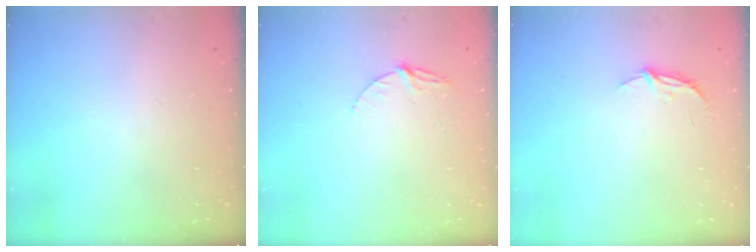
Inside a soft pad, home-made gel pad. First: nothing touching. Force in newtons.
{"total": 5.9, "press": 5.9, "slide": 0.5}
{"total": 4.9, "press": 4.9, "slide": 0.3}